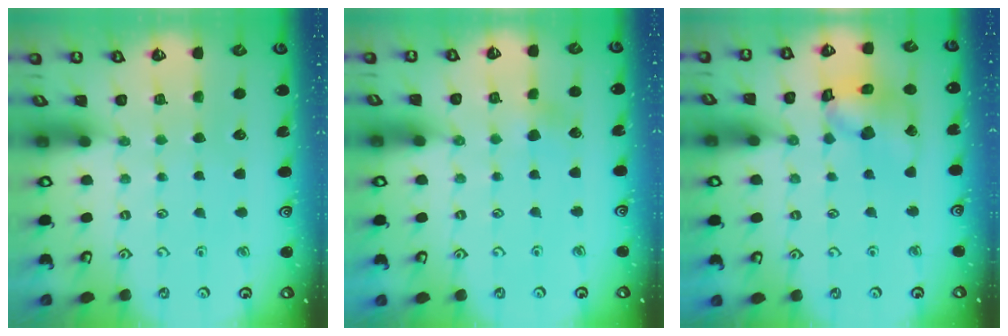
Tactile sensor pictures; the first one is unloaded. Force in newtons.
{"total": 2.8, "press": 2.8, "slide": 0.6}
{"total": 13.6, "press": 13.4, "slide": 1.9}